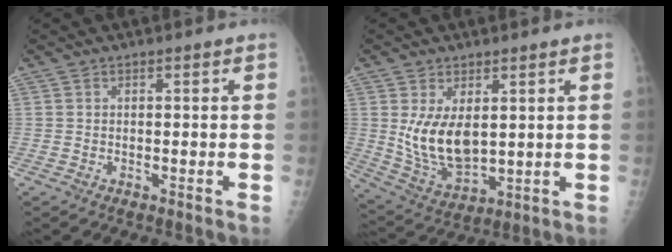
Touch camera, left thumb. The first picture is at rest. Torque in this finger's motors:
{"motor_torque": [1.20, 1.43, 0.88, -0.67, 0.16]}